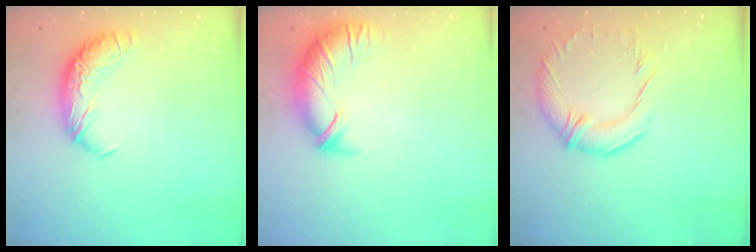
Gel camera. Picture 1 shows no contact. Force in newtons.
{"total": 3.0, "press": 1.5, "slide": 2.6}
{"total": 4.9, "press": 3.9, "slide": 2.9}